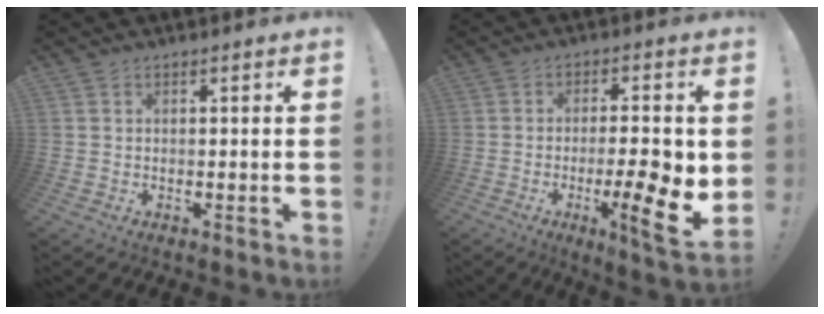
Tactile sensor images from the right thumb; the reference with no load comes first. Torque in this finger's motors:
{"motor_torque": [-0.02, 0.92, 0.12, 0.21, 0.06]}